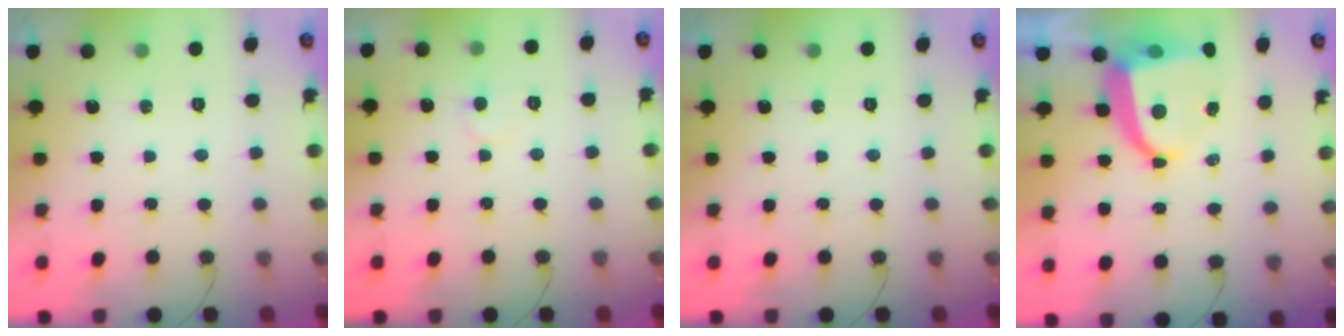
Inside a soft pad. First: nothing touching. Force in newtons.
{"total": 4.7, "press": 4.6, "slide": 0.5}
{"total": 0.0}
{"total": 8.4, "press": 8.3, "slide": 1.1}